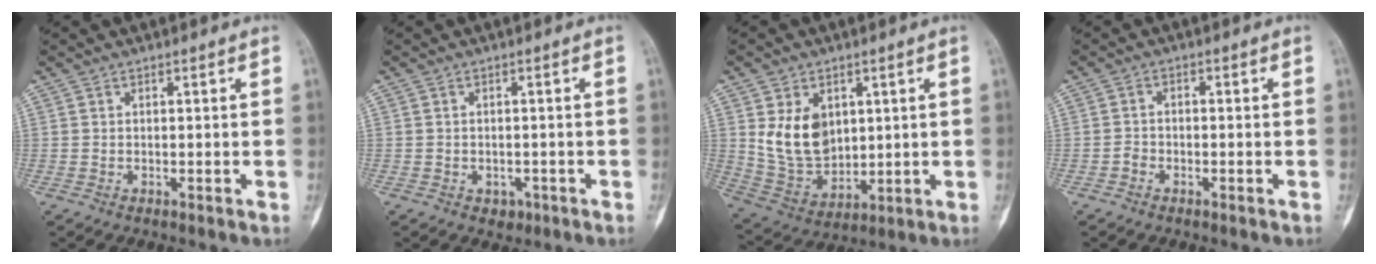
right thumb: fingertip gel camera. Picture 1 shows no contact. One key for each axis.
{"total": 2.3, "fx": -0.9, "fy": 1.9, "fz": 0.9, "tx": 0.003, "ty": 0.007, "tz": -0.006}
{"total": 12.0, "fx": 3.1, "fy": 8.8, "fz": 7.5, "tx": -0.097, "ty": -0.021, "tz": 0.082}
{"total": 1.7, "fx": -1.0, "fy": 1.2, "fz": 0.6, "tx": -0.005, "ty": 0.011, "tz": -0.023}